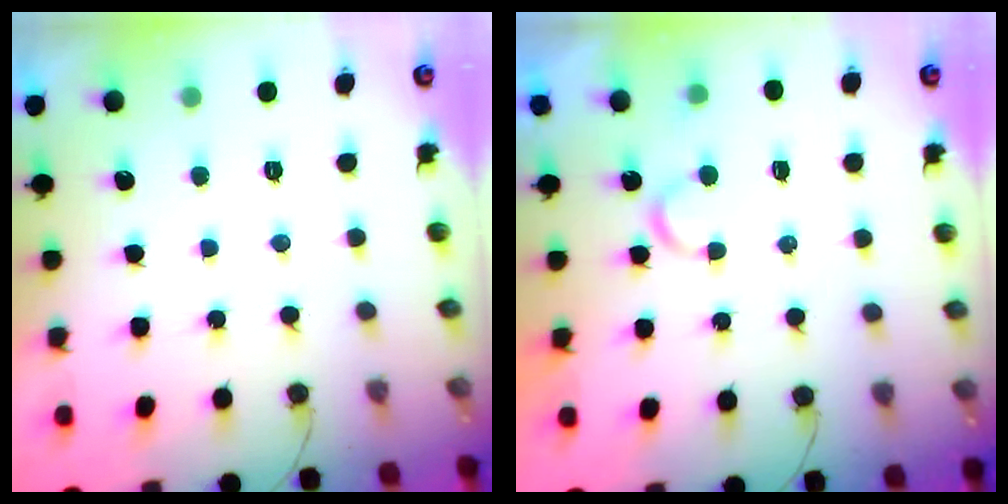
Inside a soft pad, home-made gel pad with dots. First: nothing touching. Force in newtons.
{"total": 4.8, "press": 4.8, "slide": 0.3}